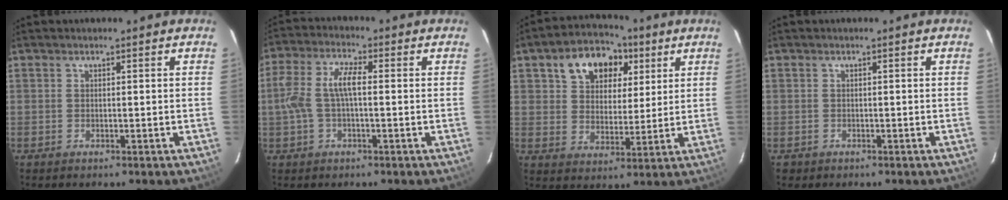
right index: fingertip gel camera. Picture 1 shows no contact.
{"total": 7.7, "force": [-0.2, 2.8, 7.2], "torque": [-0.152, 0.014, -0.003]}
{"total": 12.7, "force": [5.8, 8.9, 7.0], "torque": [-0.140, 0.039, 0.099]}
{"total": 1.2, "force": [-0.4, 1.1, 0.0], "torque": [-0.001, 0.004, -0.003]}